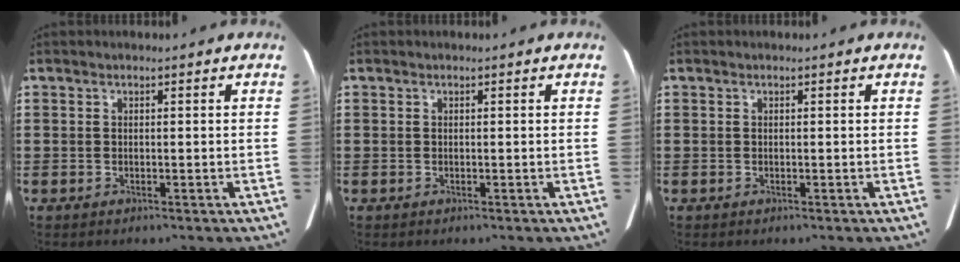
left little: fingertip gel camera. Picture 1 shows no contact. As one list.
[{"total": 0.0}, {"total": 0.0}]